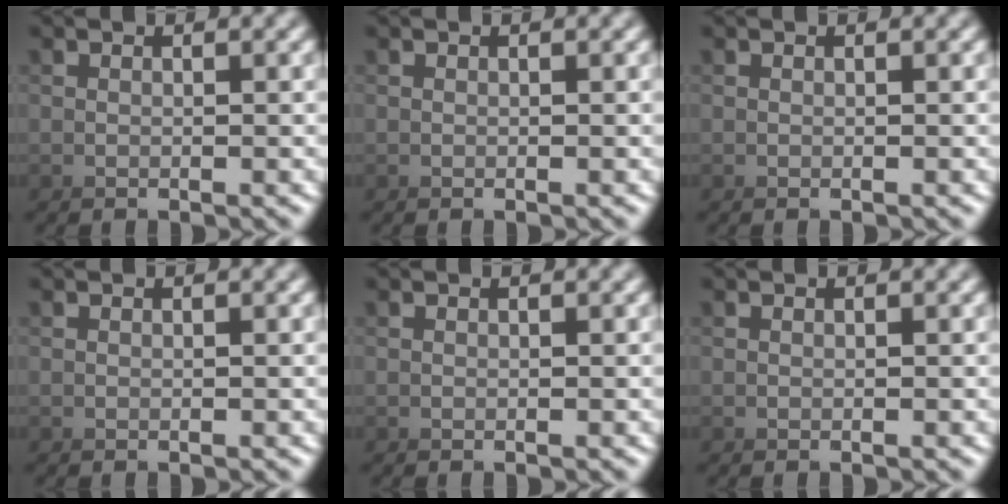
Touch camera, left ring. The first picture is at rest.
{"total": 0.0}
{"total": 0.0}
{"total": 0.0}
{"total": 0.0}
{"total": 0.0}